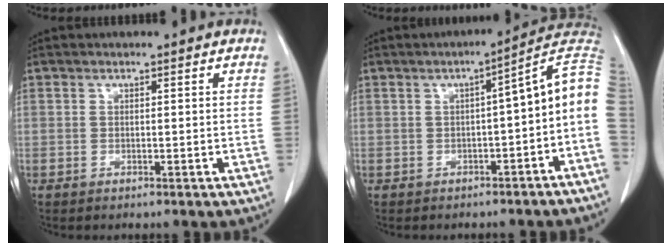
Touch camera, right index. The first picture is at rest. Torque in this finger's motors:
{"motor_torque": [0.89, -0.57, 0.40, 0.08]}